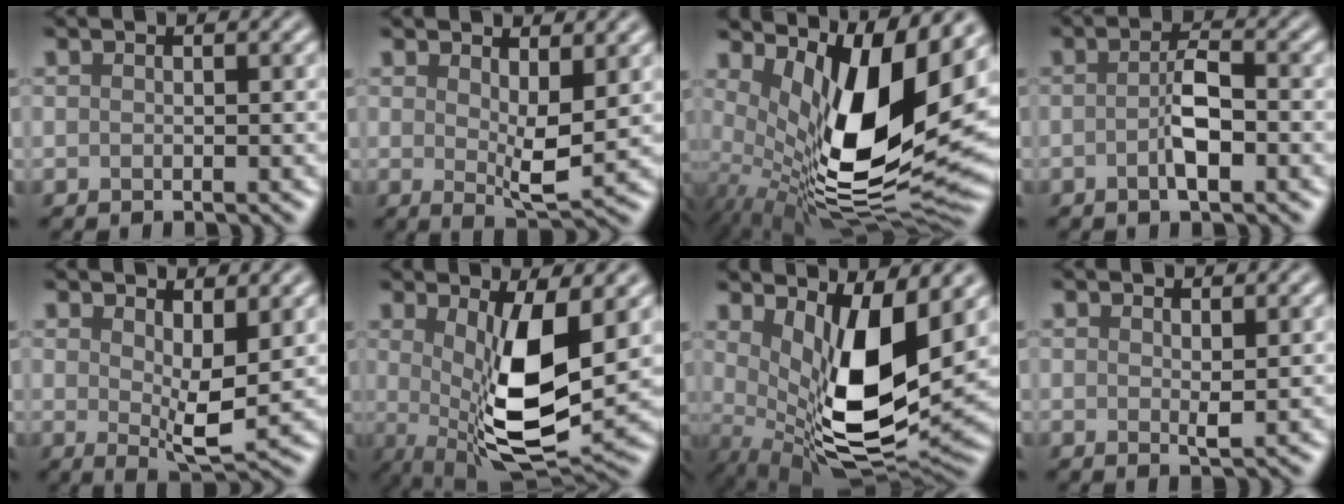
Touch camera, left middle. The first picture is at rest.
{"total": 3.8, "force": [1.0, 1.2, 3.5], "torque": [-0.062, -0.012, 0.020]}
{"total": 13.3, "force": [2.1, 5.4, 12.0], "torque": [-0.210, -0.024, 0.043]}
{"total": 3.0, "force": [-1.0, 0.7, 2.7], "torque": [-0.051, 0.000, -0.022]}
{"total": 4.5, "force": [1.1, 1.5, 4.1], "torque": [-0.071, -0.014, 0.023]}
{"total": 9.4, "force": [0.5, 3.0, 8.9], "torque": [-0.159, -0.022, 0.013]}
{"total": 10.2, "force": [2.0, 3.7, 9.3], "torque": [-0.172, -0.028, 0.047]}
{"total": 1.0, "force": [0.4, 0.1, 0.9], "torque": [-0.021, -0.004, 0.006]}